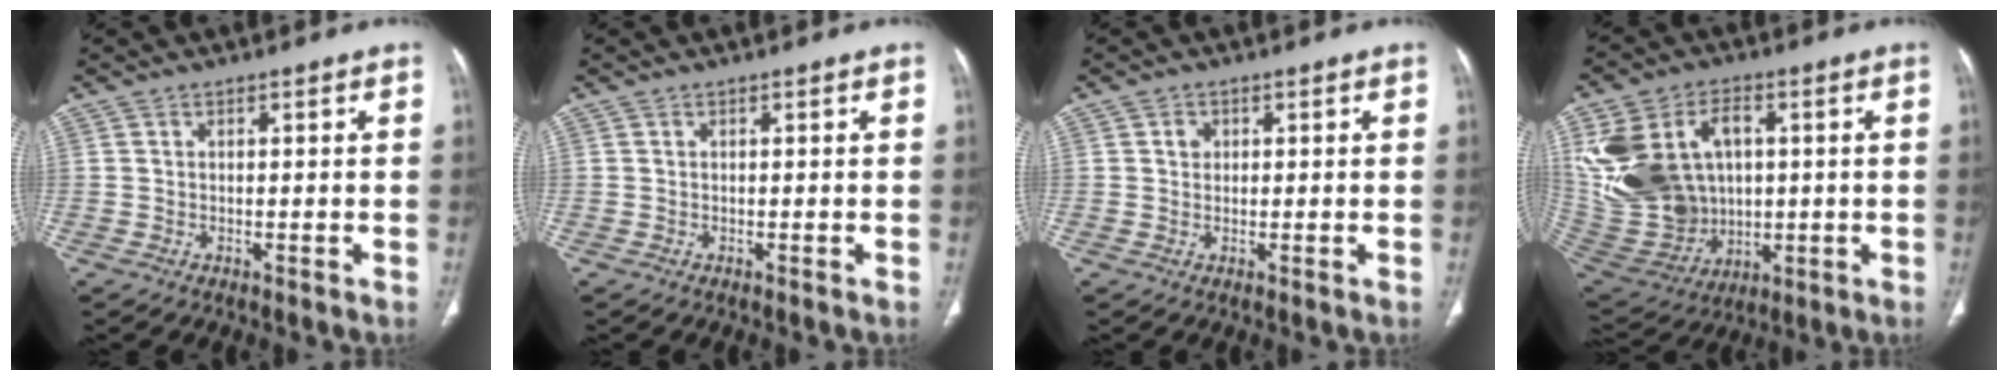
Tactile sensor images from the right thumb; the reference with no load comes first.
{"total": 0.0}
{"total": 1.6, "force": [0.4, 1.4, 0.6], "torque": [-0.003, 0.001, 0.005]}
{"total": 23.7, "force": [4.5, 17.5, 15.3], "torque": [-0.316, 0.010, 0.116]}